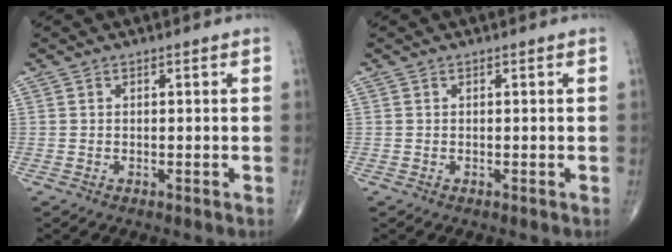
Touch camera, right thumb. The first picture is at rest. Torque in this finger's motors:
{"motor_torque": [0.03, -0.22, 0.06, 0.16, -0.02]}